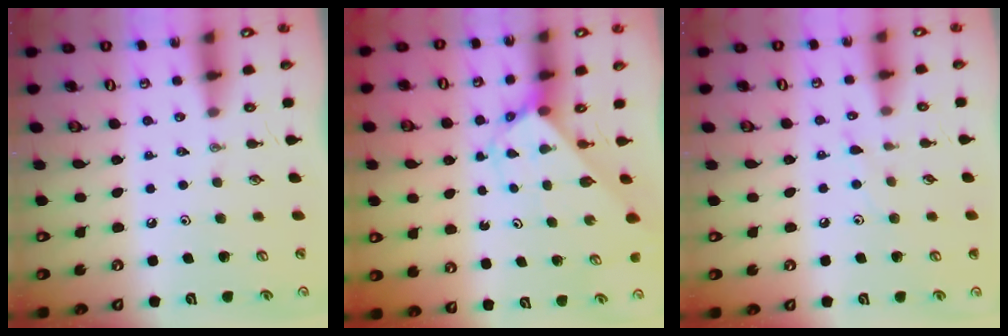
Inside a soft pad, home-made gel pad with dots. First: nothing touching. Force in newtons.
{"total": 2.8, "press": 2.8, "slide": 0.2}
{"total": 4.3, "press": 4.3, "slide": 0.6}